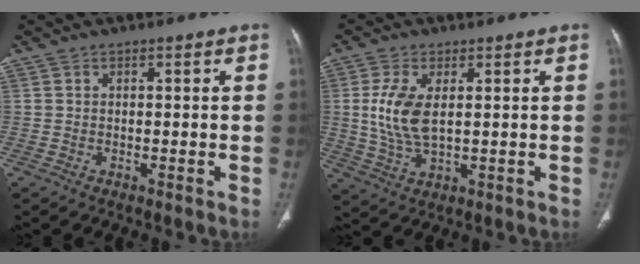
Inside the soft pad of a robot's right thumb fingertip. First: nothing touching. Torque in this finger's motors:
{"motor_torque": [1.69, 1.04, 1.00, -0.72, 0.19]}